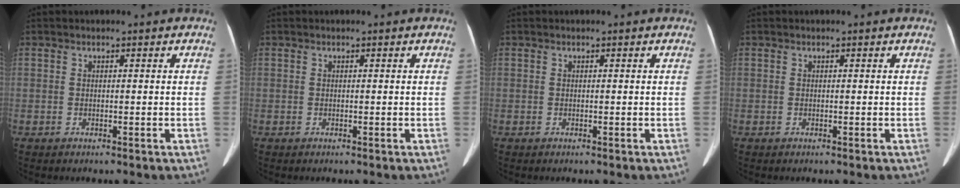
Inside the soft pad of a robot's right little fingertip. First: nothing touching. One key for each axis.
{"total": 0.0}
{"total": 0.0}
{"total": 0.0}